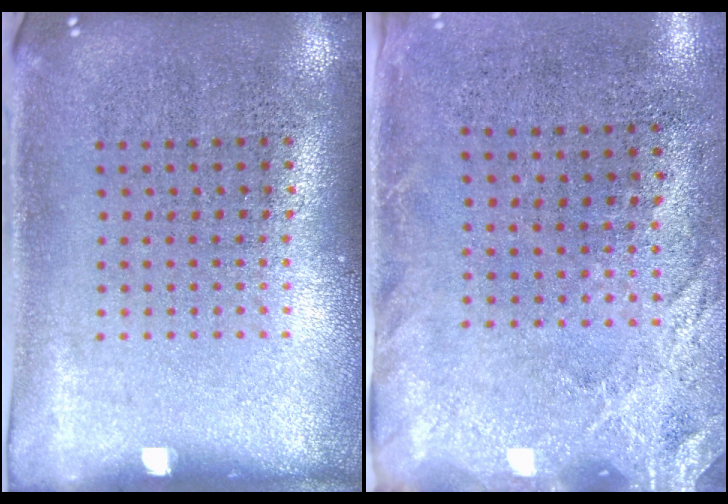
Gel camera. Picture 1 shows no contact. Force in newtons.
{"total": 2.5, "press": 1.9, "slide": 1.6}